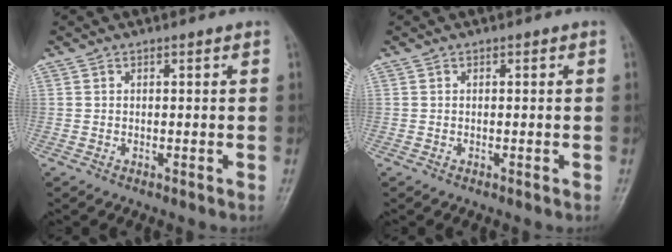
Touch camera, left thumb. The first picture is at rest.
{"total": 0.0}